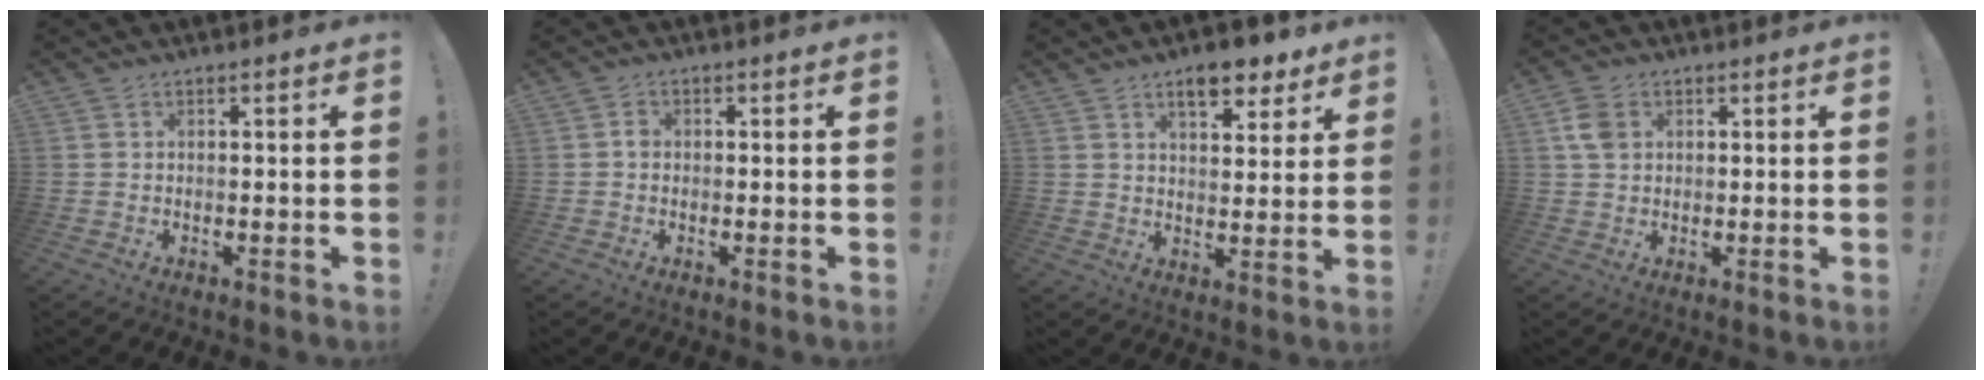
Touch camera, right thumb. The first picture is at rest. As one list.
[{"total": 1.3, "force": [-0.4, 1.0, 0.7], "torque": [-0.018, 0.008, -0.006]}, {"total": 8.7, "force": [6.0, 3.6, 5.1], "torque": [-0.051, -0.038, 0.102]}, {"total": 5.7, "force": [1.7, 4.2, 3.5], "torque": [-0.068, 0.006, 0.035]}]